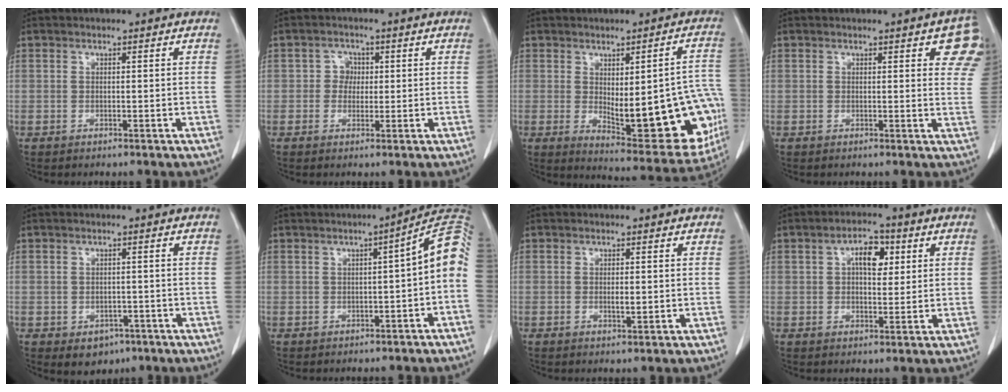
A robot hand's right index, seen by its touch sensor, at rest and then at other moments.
{"total": 2.5, "force": [0.2, 2.3, 0.8], "torque": [-0.008, 0.006, -0.001]}
{"total": 20.1, "force": [-2.9, 6.0, 18.9], "torque": [-0.165, 0.009, -0.008]}
{"total": 6.4, "force": [3.6, 1.8, 4.9], "torque": [-0.045, -0.009, 0.025]}
{"total": 3.8, "force": [-1.9, 2.9, 1.5], "torque": [-0.014, 0.003, -0.015]}
{"total": 7.9, "force": [-1.4, 1.1, 7.7], "torque": [-0.089, 0.026, -0.025]}
{"total": 1.5, "force": [0.0, 0.4, 1.4], "torque": [-0.020, 0.000, 0.003]}
{"total": 5.6, "force": [1.7, 2.7, 4.6], "torque": [-0.075, 0.013, 0.027]}